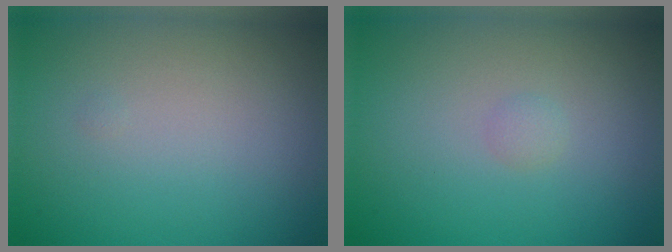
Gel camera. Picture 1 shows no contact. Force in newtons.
{"total": 0.6, "press": 0.6, "slide": 0.0}